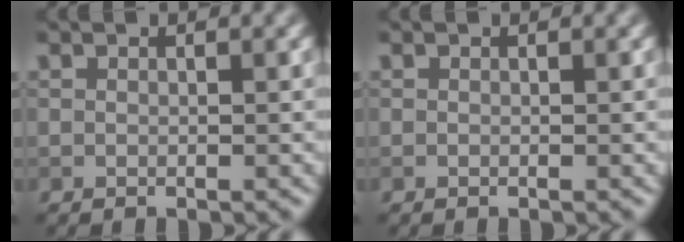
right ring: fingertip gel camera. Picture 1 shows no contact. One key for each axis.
{"total": 0.0}